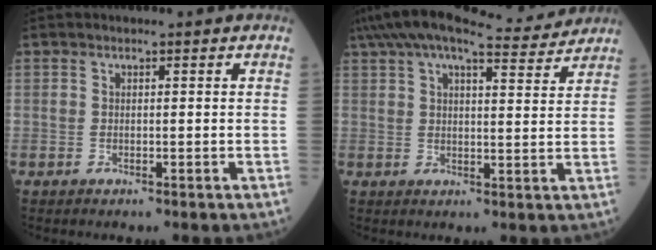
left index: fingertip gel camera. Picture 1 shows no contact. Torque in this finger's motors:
{"motor_torque": [0.77, -1.37, 0.39, 0.09]}